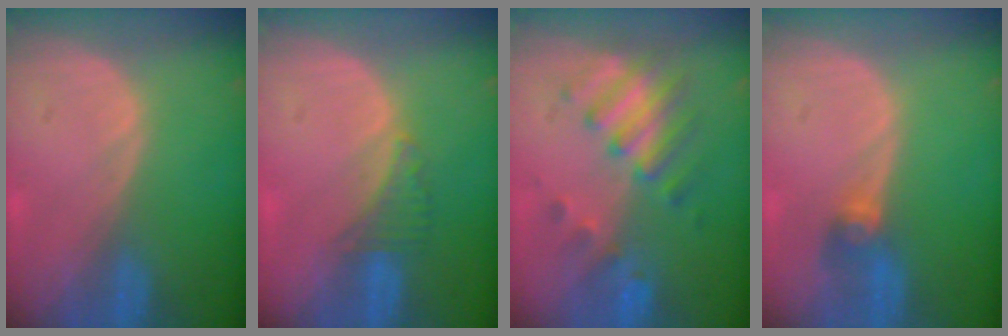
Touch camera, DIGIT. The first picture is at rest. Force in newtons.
{"total": 2.7, "press": 2.6, "slide": 0.7}
{"total": 7.2, "press": 6.8, "slide": 2.3}
{"total": 2.7, "press": 2.7, "slide": 0.1}